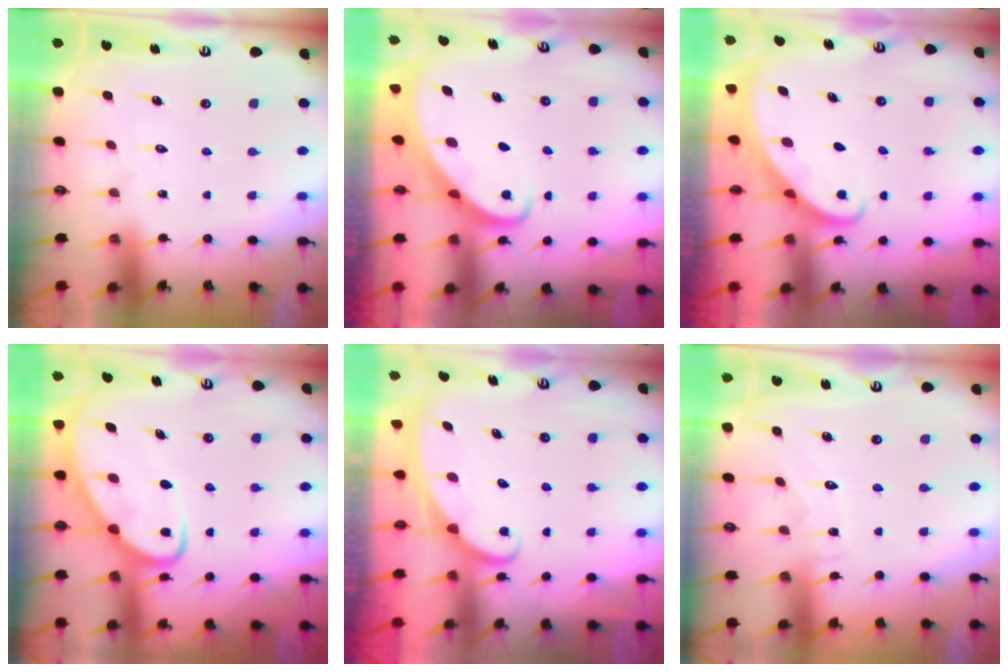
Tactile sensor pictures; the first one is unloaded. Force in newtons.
{"total": 3.1, "press": 3.1, "slide": 0.4}
{"total": 2.4, "press": 2.4, "slide": 0.2}
{"total": 6.4, "press": 6.3, "slide": 0.8}
{"total": 2.6, "press": 2.6, "slide": 0.3}
{"total": 4.5, "press": 4.5, "slide": 0.1}